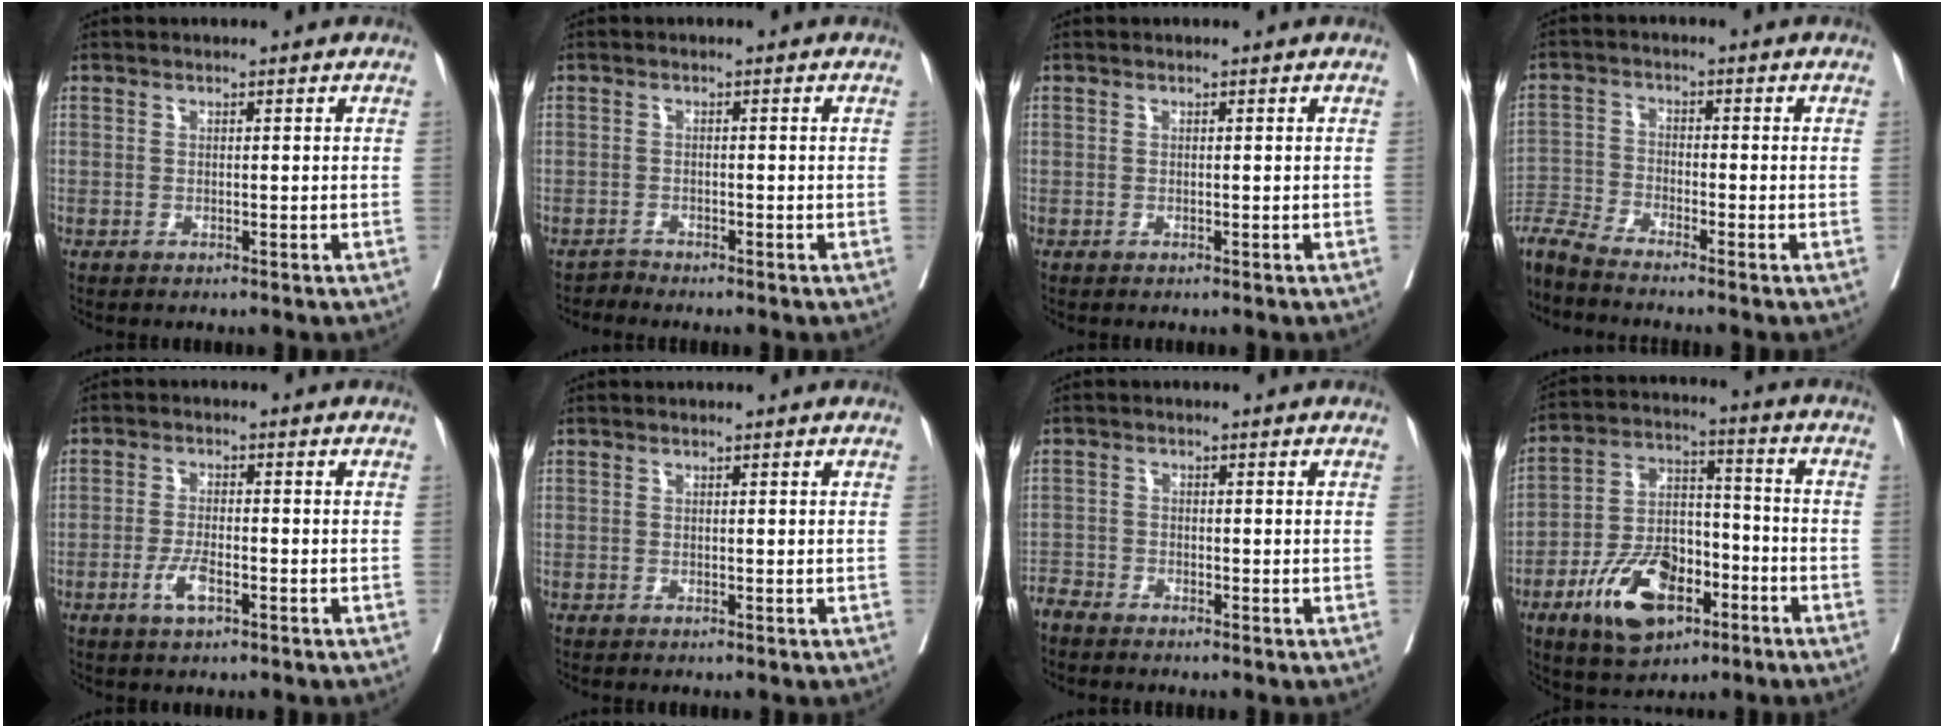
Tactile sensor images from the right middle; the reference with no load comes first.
{"total": 0.9, "force": [-0.8, -0.1, -0.4], "torque": [0.010, -0.005, -0.014]}
{"total": 0.0}
{"total": 6.4, "force": [-6.2, -1.0, 1.6], "torque": [-0.031, -0.013, -0.122]}
{"total": 3.8, "force": [-1.8, 1.0, 3.2], "torque": [-0.063, -0.001, -0.033]}
{"total": 0.0}
{"total": 2.3, "force": [-2.2, 0.3, 0.1], "torque": [0.002, -0.006, -0.045]}
{"total": 13.6, "force": [-6.9, 6.8, 9.5], "torque": [-0.178, 0.006, -0.118]}